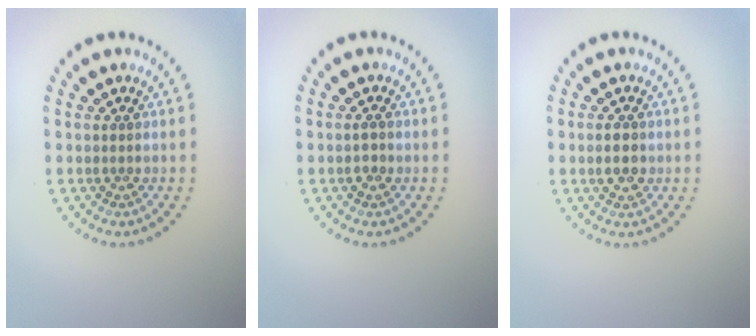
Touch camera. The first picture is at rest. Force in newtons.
{"total": 1.1, "press": 1.1, "slide": 0.4}
{"total": 2.5, "press": 2.5, "slide": 0.1}